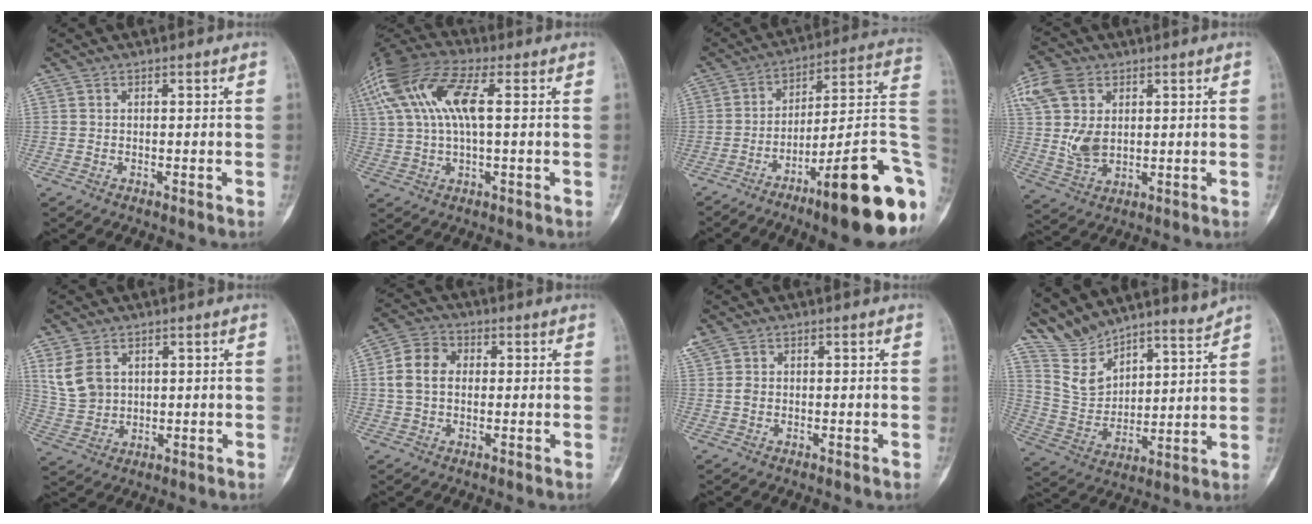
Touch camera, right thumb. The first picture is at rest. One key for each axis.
{"total": 17.4, "fx": 4.9, "fy": 6.8, "fz": 15.3, "tx": -0.347, "ty": 0.036, "tz": 0.086}
{"total": 23.7, "fx": -9.6, "fy": 4.9, "fz": 21.2, "tx": -0.226, "ty": 0.063, "tz": -0.136}
{"total": 10.9, "fx": 2.7, "fy": 7.6, "fz": 7.4, "tx": -0.141, "ty": -0.005, "tz": 0.057}
{"total": 7.5, "fx": 2.9, "fy": 5.5, "fz": 4.3, "tx": -0.075, "ty": -0.005, "tz": 0.073}
{"total": 7.6, "fx": 0.6, "fy": 5.7, "fz": 5.0, "tx": -0.086, "ty": 0.017, "tz": 0.002}
{"total": 2.7, "fx": 0.8, "fy": 2.1, "fz": 1.5, "tx": -0.042, "ty": 0.011, "tz": 0.024}
{"total": 13.8, "fx": 13.3, "fy": 2.8, "fz": 2.3, "tx": -0.023, "ty": -0.083, "tz": 0.264}